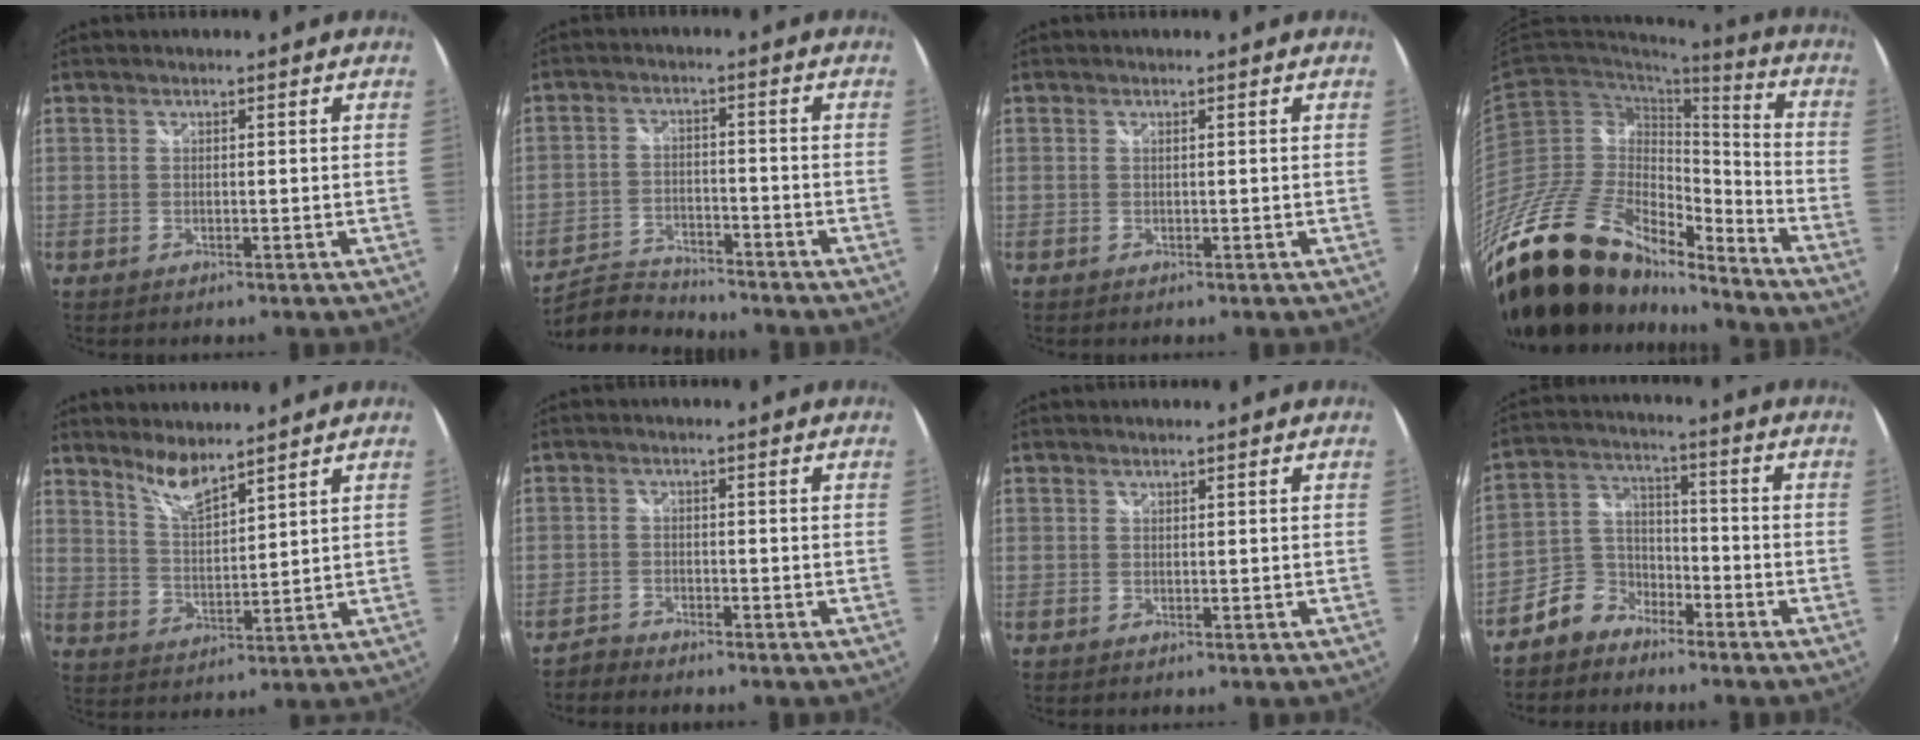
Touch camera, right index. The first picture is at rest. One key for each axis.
{"total": 8.6, "fx": -8.2, "fy": 2.2, "fz": 1.5, "tx": -0.058, "ty": 0.001, "tz": -0.149}
{"total": 0.0}
{"total": 29.8, "fx": -22.9, "fy": 12.2, "fz": 14.7, "tx": -0.280, "ty": -0.004, "tz": -0.383}
{"total": 6.1, "fx": 5.2, "fy": 0.8, "fz": 3.0, "tx": -0.057, "ty": -0.004, "tz": 0.104}
{"total": 2.5, "fx": -2.5, "fy": 0.6, "fz": -0.1, "tx": -0.008, "ty": -0.002, "tz": -0.053}
{"total": 0.0}
{"total": 7.1, "fx": -5.4, "fy": 4.4, "fz": 1.4, "tx": -0.035, "ty": 0.030, "tz": -0.112}